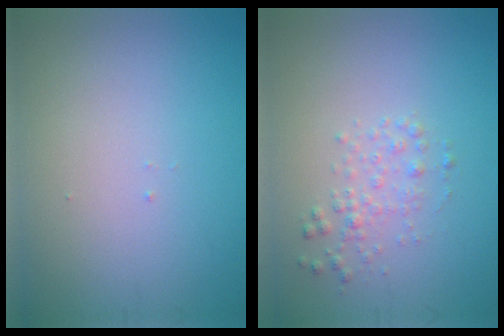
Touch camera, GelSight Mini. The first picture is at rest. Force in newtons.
{"total": 1.6, "press": 1.6, "slide": 0.0}